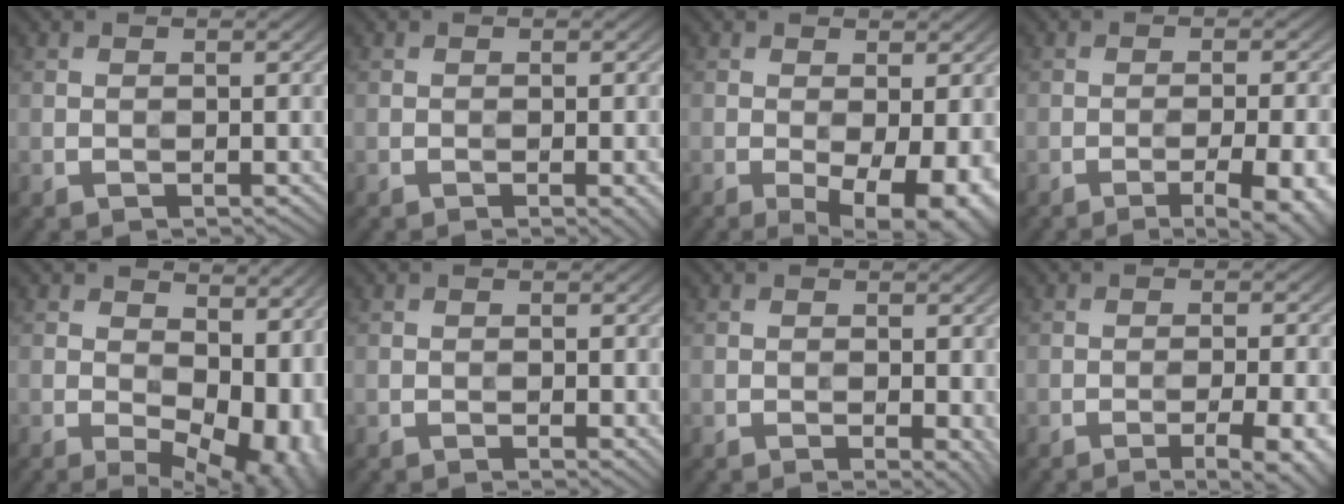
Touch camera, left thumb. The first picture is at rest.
{"total": 1.7, "force": [-0.7, 0.2, 1.5], "torque": [-0.020, 0.000, -0.009]}
{"total": 7.3, "force": [-2.2, 2.6, 6.4], "torque": [-0.102, -0.017, -0.024]}
{"total": 7.6, "force": [-4.0, 1.8, 6.2], "torque": [-0.090, 0.007, -0.048]}
{"total": 15.4, "force": [-0.5, 9.0, 12.5], "torque": [-0.144, -0.026, 0.027]}
{"total": 0.7, "force": [-0.1, 0.3, 0.7], "torque": [-0.011, -0.005, -0.001]}
{"total": 1.8, "force": [-0.2, 0.6, 1.6], "torque": [-0.022, -0.007, -0.002]}
{"total": 6.6, "force": [-3.6, 1.4, 5.4], "torque": [-0.078, 0.008, -0.044]}